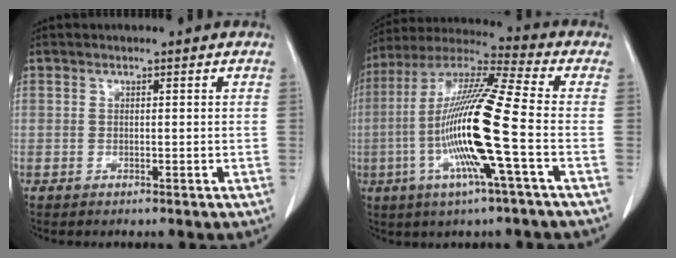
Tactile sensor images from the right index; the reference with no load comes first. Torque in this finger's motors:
{"motor_torque": [2.14, 0.00, 1.05, 0.21]}